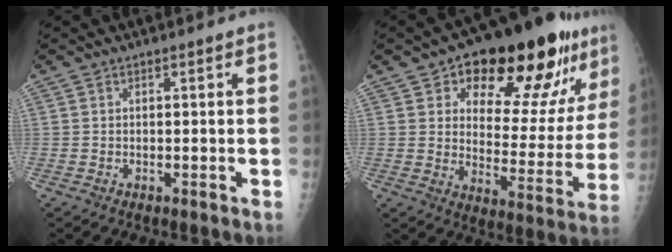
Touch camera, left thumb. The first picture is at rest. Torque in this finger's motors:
{"motor_torque": [0.99, 1.17, 1.33, -1.44, 0.14]}